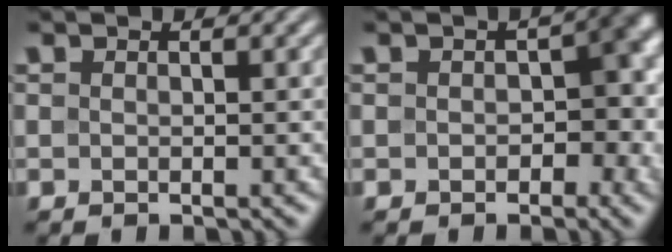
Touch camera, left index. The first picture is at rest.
{"total": 5.6, "force": [-0.4, 3.8, 4.0], "torque": [-0.018, -0.005, -0.003]}